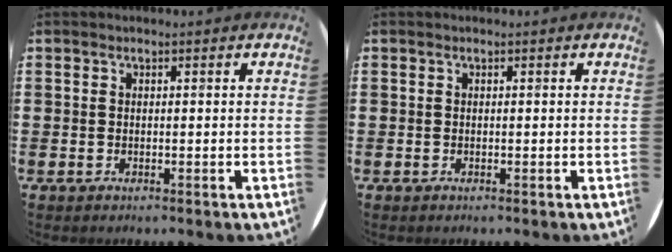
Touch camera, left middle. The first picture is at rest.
{"total": 0.0}